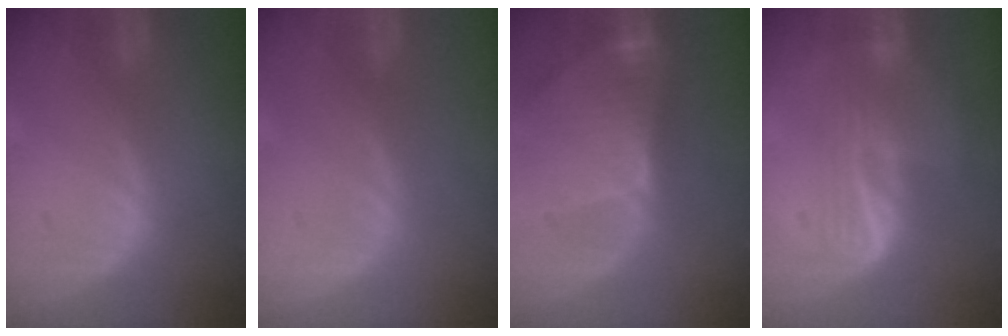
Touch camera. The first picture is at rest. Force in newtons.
{"total": 0.0}
{"total": 9.5, "press": 8.4, "slide": 4.5}
{"total": 6.5, "press": 5.6, "slide": 3.4}